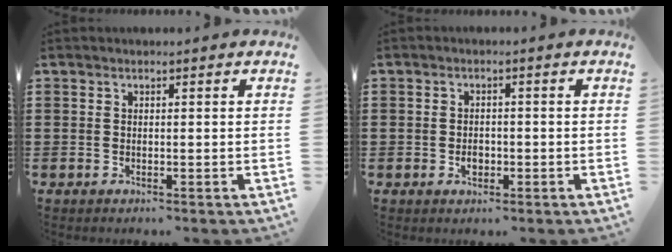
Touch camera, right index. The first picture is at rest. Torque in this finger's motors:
{"motor_torque": [1.02, 1.12, 0.00, -0.13]}